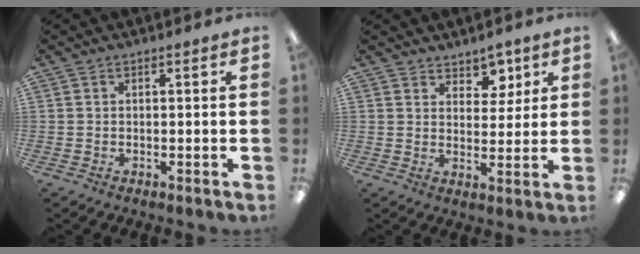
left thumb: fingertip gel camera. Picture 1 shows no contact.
{"total": 5.6, "force": [4.4, 3.3, 0.9], "torque": [0.002, -0.028, 0.077]}